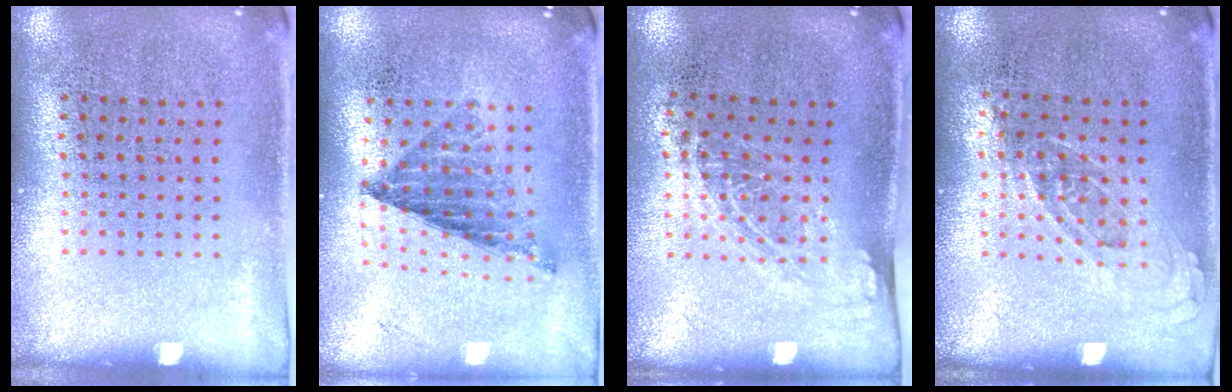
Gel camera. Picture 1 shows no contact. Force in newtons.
{"total": 0.7, "press": 0.7, "slide": 0.1}
{"total": 1.3, "press": 1.0, "slide": 0.9}
{"total": 0.7, "press": 0.7, "slide": 0.3}